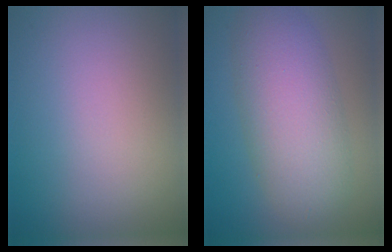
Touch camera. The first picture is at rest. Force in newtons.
{"total": 7.2, "press": 7.2, "slide": 0.2}